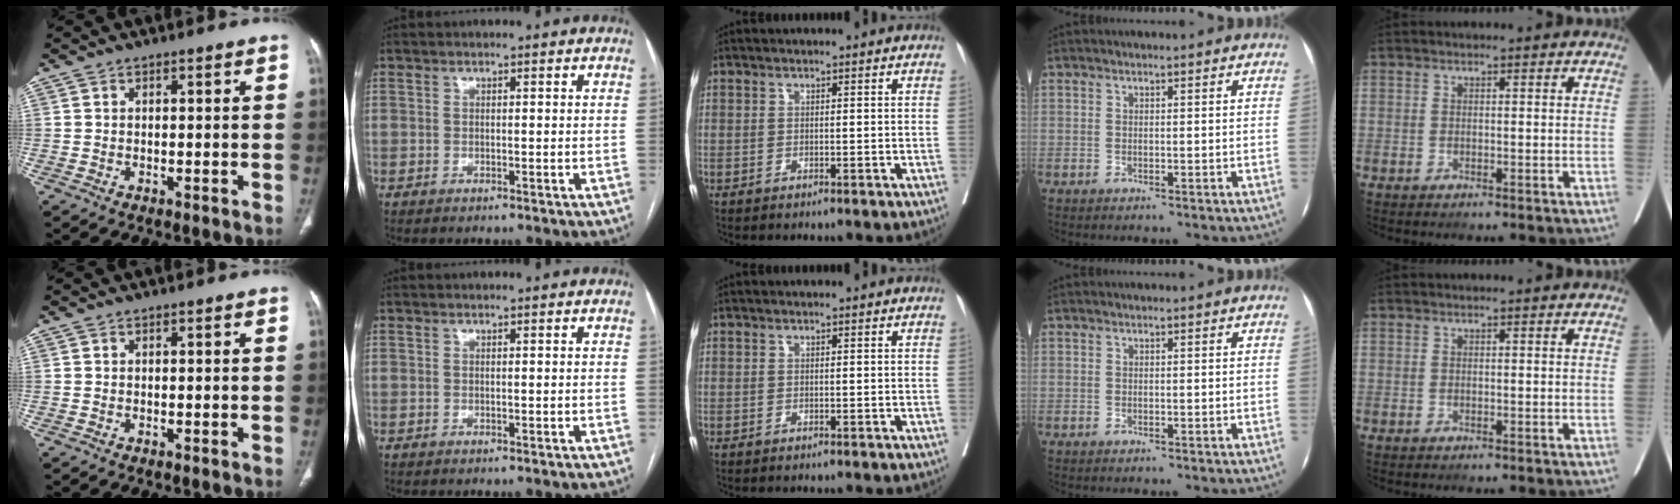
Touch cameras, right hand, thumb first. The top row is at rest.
{}